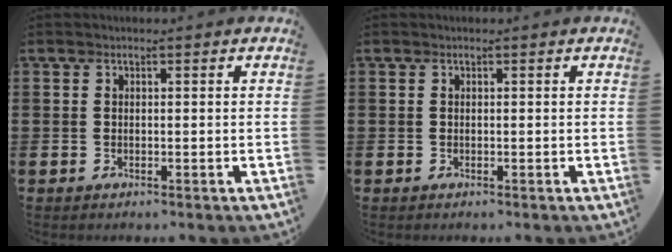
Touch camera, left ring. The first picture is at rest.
{"total": 0.0}